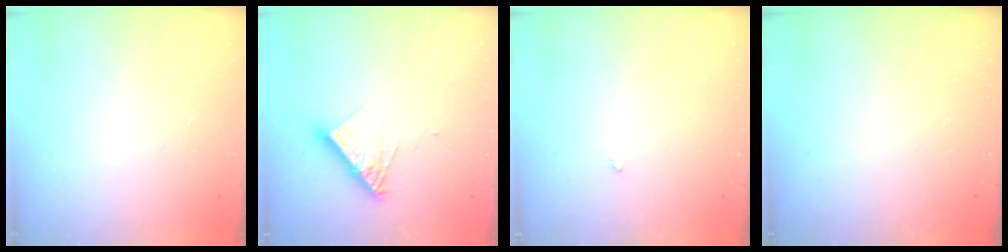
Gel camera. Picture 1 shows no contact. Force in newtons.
{"total": 9.3, "press": 9.2, "slide": 0.8}
{"total": 0.0}
{"total": 0.0}